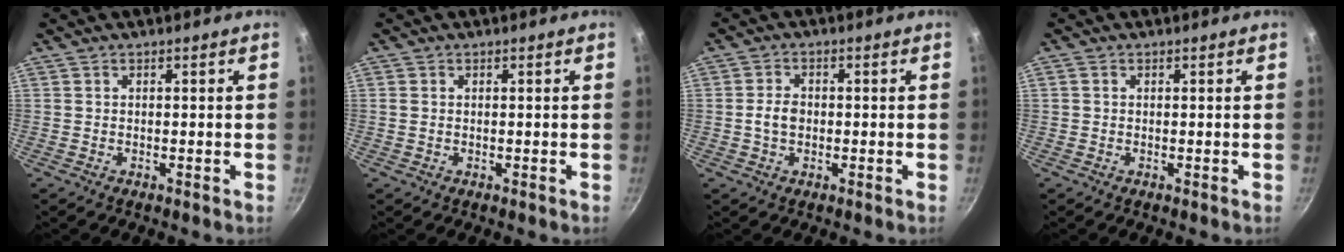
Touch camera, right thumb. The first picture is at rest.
{"total": 0.7, "force": [0.1, 0.5, 0.4], "torque": [-0.009, 0.002, 0.002]}
{"total": 3.6, "force": [-0.4, 2.5, 2.5], "torque": [-0.039, 0.012, -0.010]}
{"total": 0.6, "force": [0.1, 0.5, 0.3], "torque": [-0.004, 0.003, 0.000]}